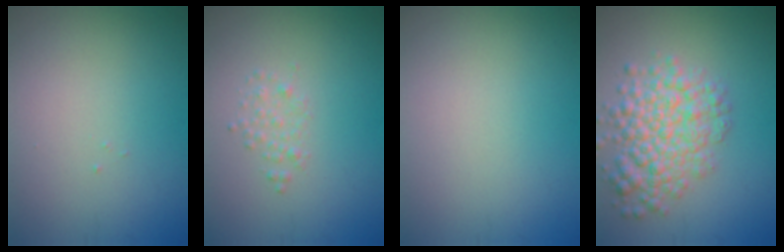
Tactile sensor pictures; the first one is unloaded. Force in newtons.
{"total": 1.0, "press": 1.0, "slide": 0.1}
{"total": 0.0}
{"total": 5.4, "press": 5.4, "slide": 0.2}